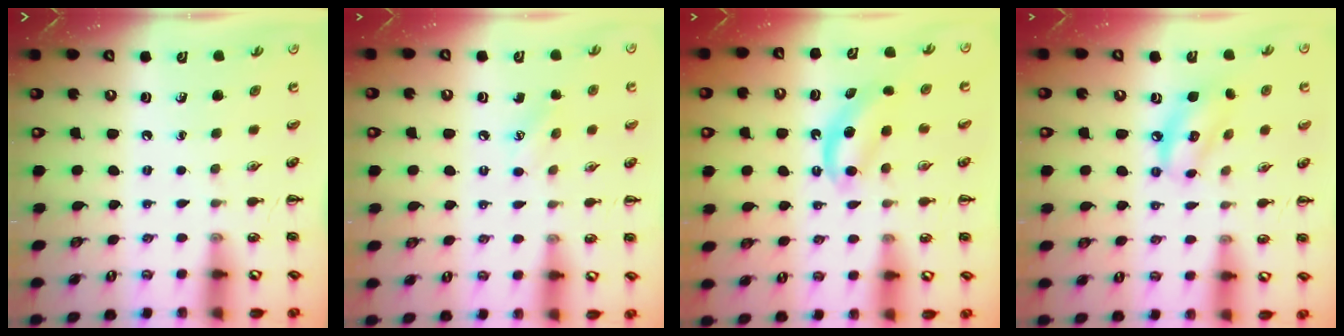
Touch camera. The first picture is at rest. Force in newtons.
{"total": 6.3, "press": 6.0, "slide": 1.8}
{"total": 5.4, "press": 5.3, "slide": 0.7}
{"total": 8.0, "press": 7.8, "slide": 1.7}